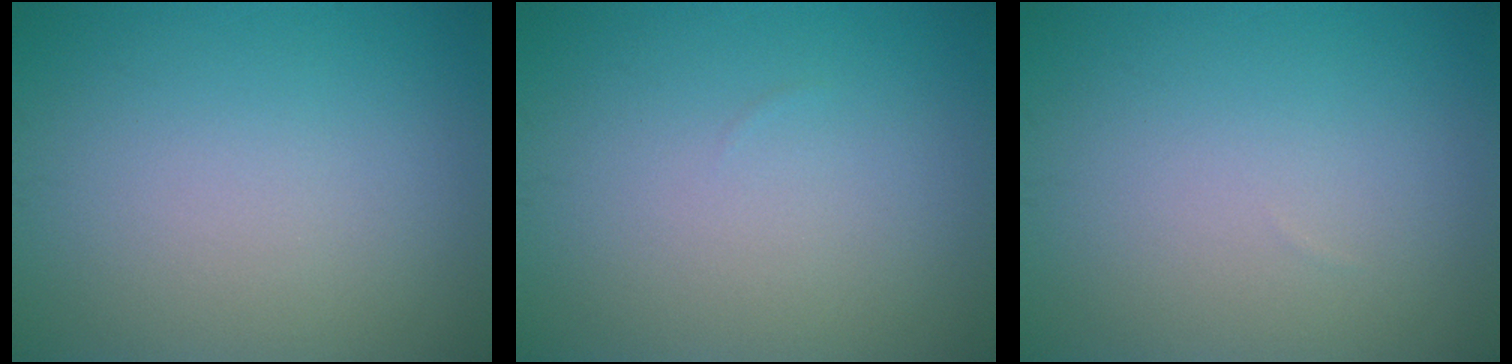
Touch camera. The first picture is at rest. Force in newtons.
{"total": 0.0}
{"total": 0.0}